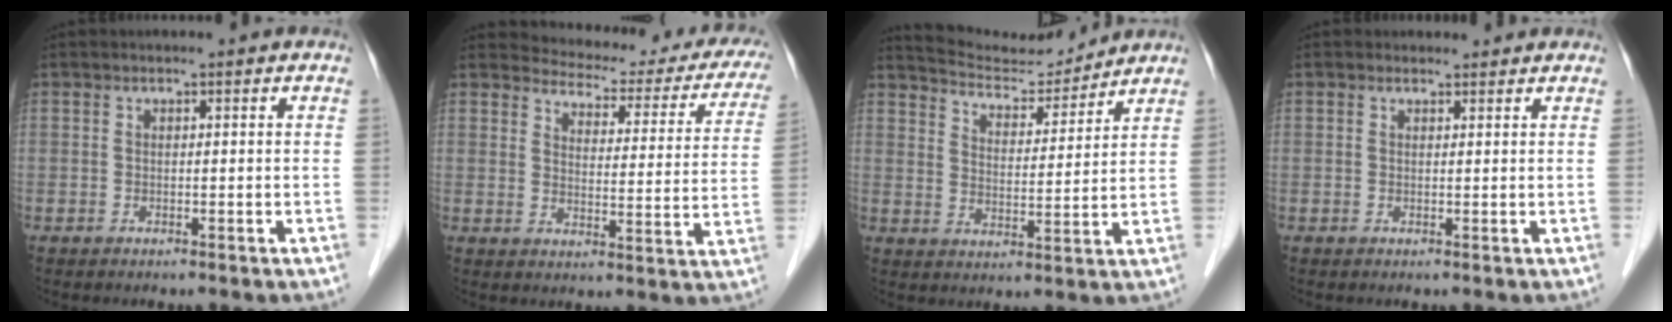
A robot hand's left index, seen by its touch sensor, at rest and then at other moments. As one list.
[{"total": 19.3, "force": [18.0, 4.8, 5.1], "torque": [-0.044, -0.052, 0.193]}, {"total": 10.0, "force": [9.9, 0.6, 1.2], "torque": [-0.031, 0.007, 0.167]}, {"total": 1.5, "force": [1.4, 0.6, 0.0], "torque": [-0.009, 0.009, 0.018]}]